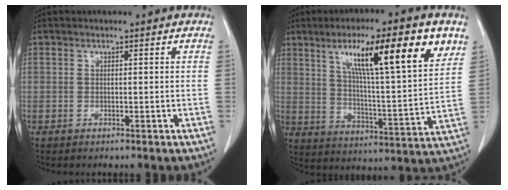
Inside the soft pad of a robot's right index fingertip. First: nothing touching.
{"total": 18.7, "force": [9.4, 1.8, 16.0], "torque": [-0.247, 0.007, 0.147]}